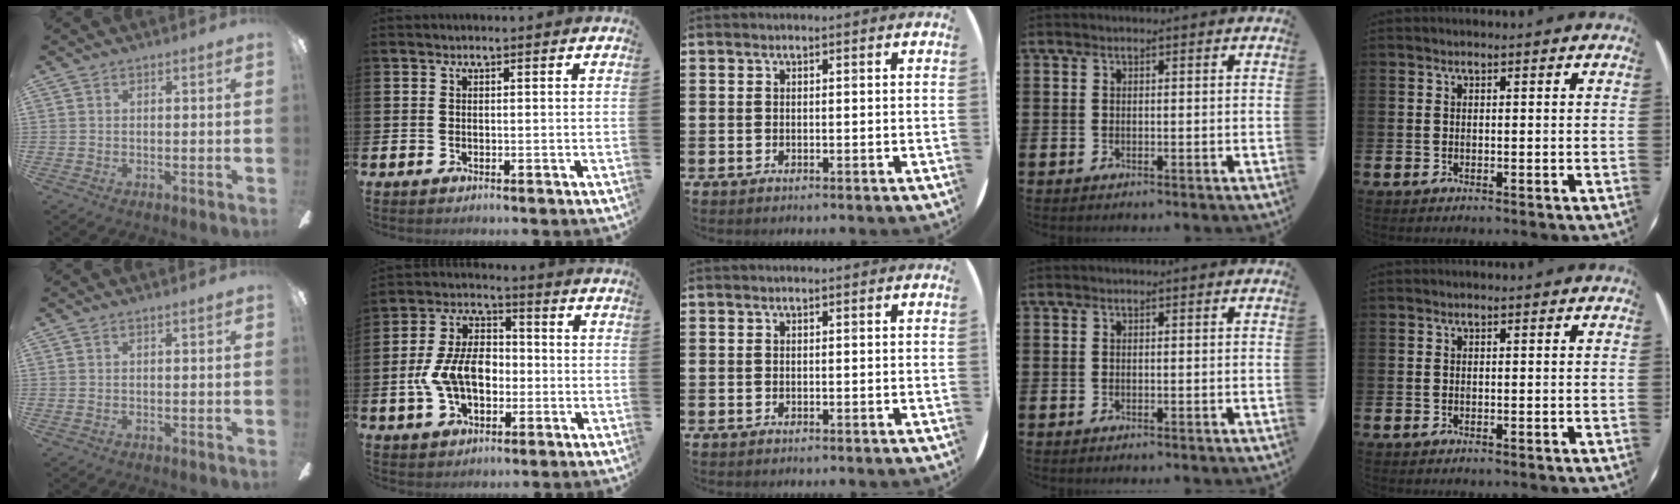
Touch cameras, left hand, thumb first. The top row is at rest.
{"thumb": {"total": 0.7, "force": [0.2, 0.1, 0.6], "torque": [-0.011, 0.002, 0.003]}, "index": {"total": 8.7, "force": [-1.0, 5.7, 6.5], "torque": [-0.154, 0.010, -0.022]}}